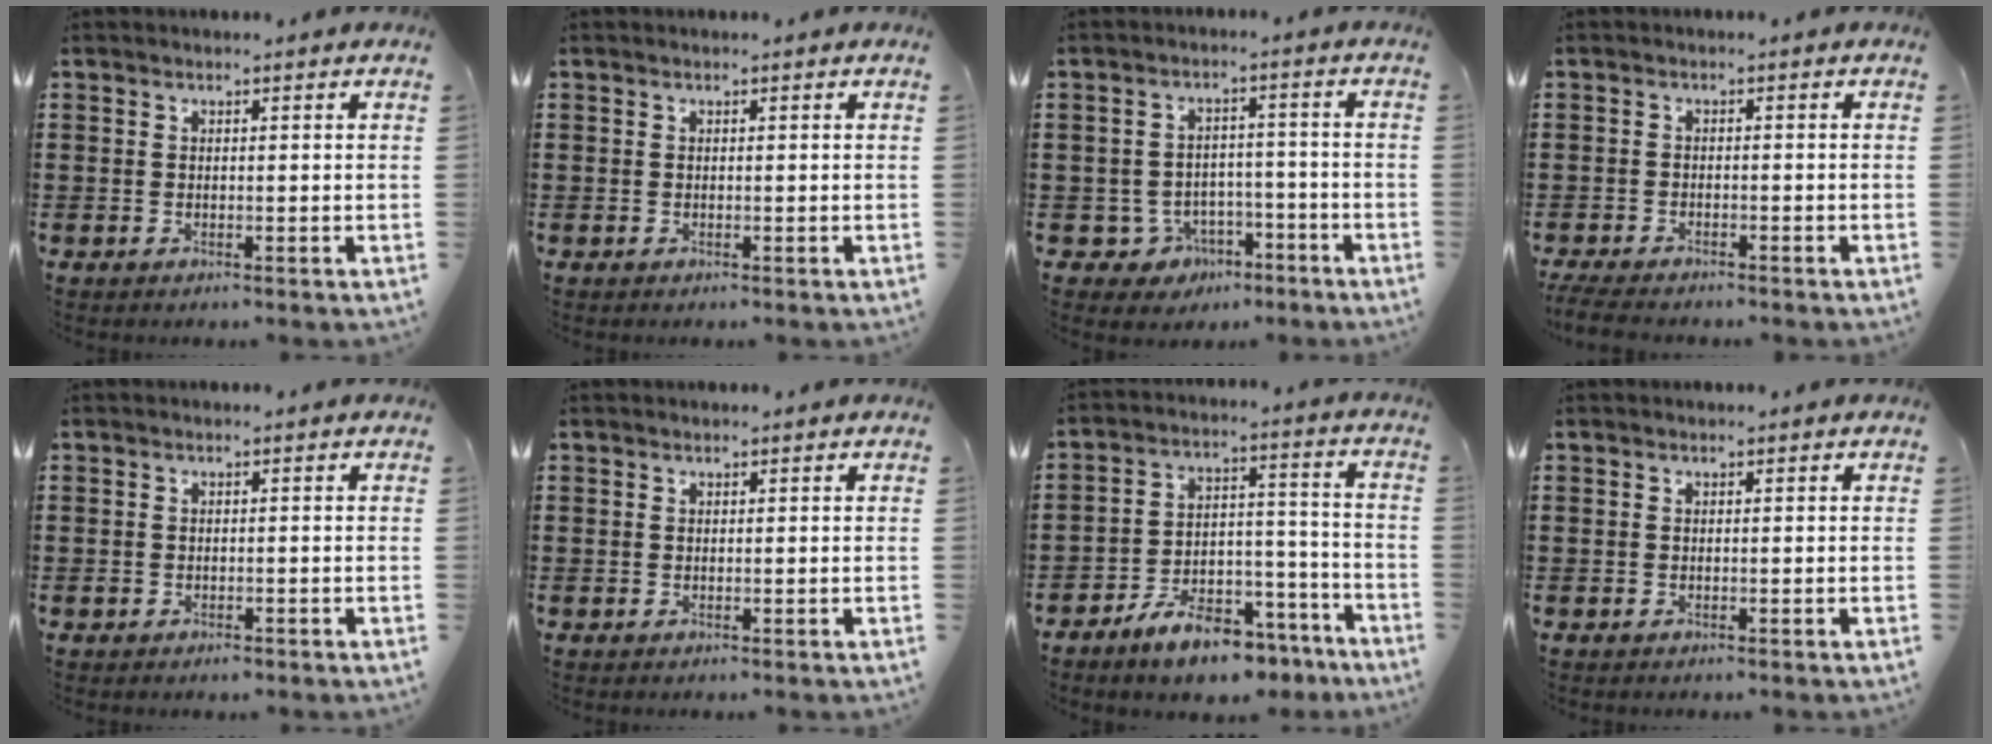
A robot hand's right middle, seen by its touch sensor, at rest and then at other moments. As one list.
[{"total": 0.0}, {"total": 4.1, "force": [-3.0, 2.7, 1.0], "torque": [-0.041, 0.006, -0.064]}, {"total": 2.3, "force": [-2.2, 0.2, 0.6], "torque": [-0.026, -0.003, -0.051]}, {"total": 0.7, "force": [-0.4, 0.5, 0.3], "torque": [-0.007, 0.000, -0.010]}, {"total": 0.0}, {"total": 9.2, "force": [-7.8, 3.0, 3.9], "torque": [-0.059, 0.036, -0.144]}, {"total": 0.0}]